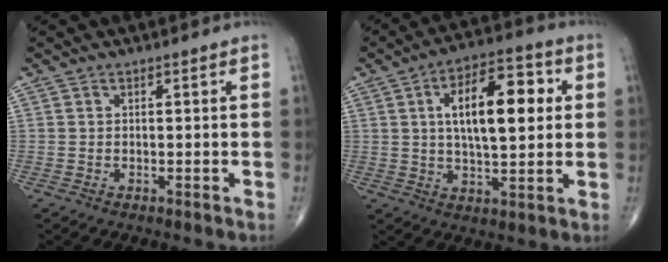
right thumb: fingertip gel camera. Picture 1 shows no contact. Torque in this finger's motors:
{"motor_torque": [-0.09, 0.61, 0.91, 0.04, 0.10]}